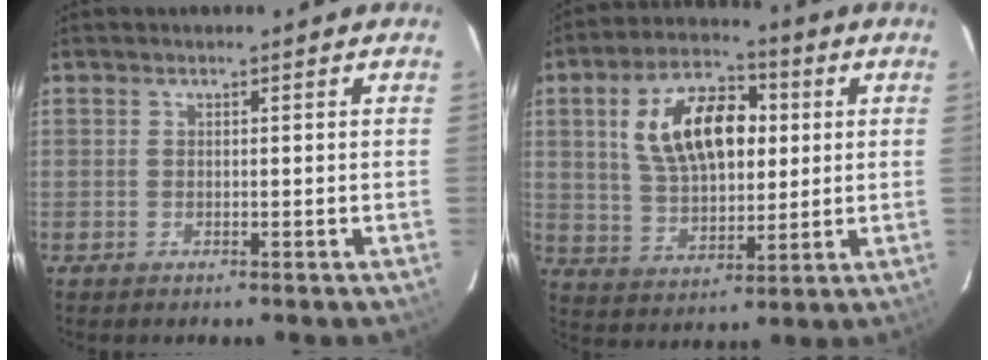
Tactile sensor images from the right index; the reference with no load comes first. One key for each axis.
{"total": 15.6, "fx": 3.7, "fy": 8.7, "fz": 12.4, "tx": -0.226, "ty": 0.024, "tz": 0.069}